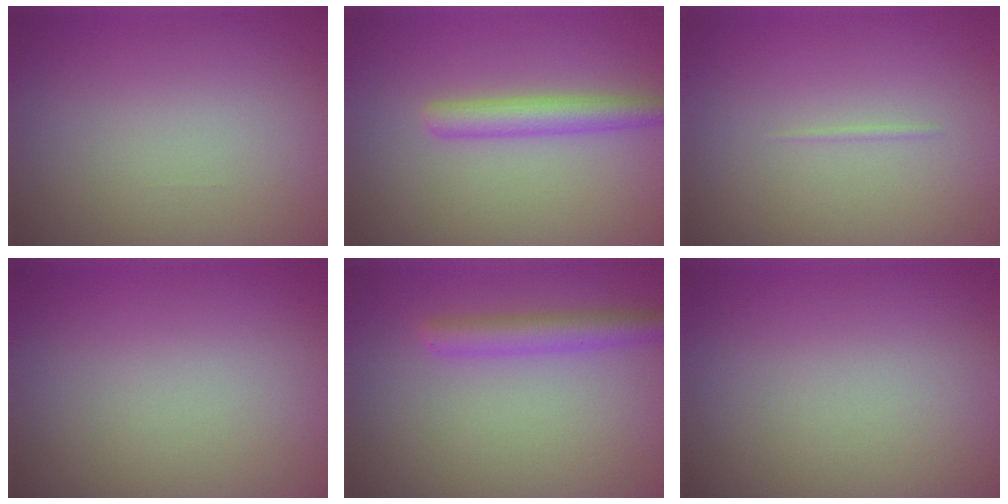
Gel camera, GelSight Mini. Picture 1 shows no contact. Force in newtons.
{"total": 3.0, "press": 3.0, "slide": 0.1}
{"total": 0.7, "press": 0.7, "slide": 0.2}
{"total": 0.0}
{"total": 2.9, "press": 2.9, "slide": 0.2}
{"total": 0.0}